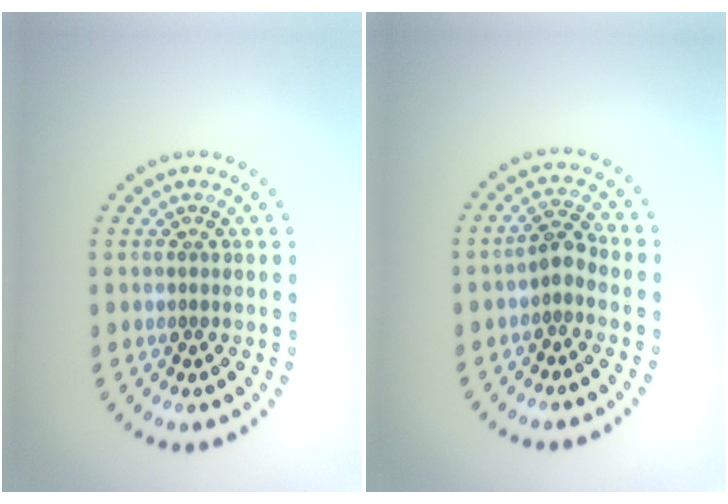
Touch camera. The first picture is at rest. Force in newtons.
{"total": 2.0, "press": 1.7, "slide": 1.0}